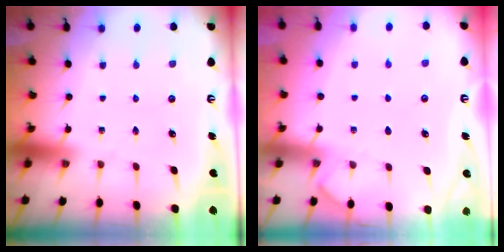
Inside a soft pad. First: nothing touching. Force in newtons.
{"total": 2.4, "press": 2.4, "slide": 0.4}